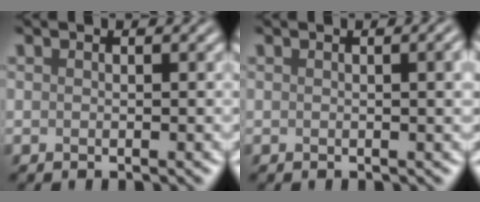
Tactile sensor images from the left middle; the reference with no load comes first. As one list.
[{"total": 2.6, "force": [0.5, 0.9, 2.3], "torque": [-0.017, 0.011, 0.005]}]